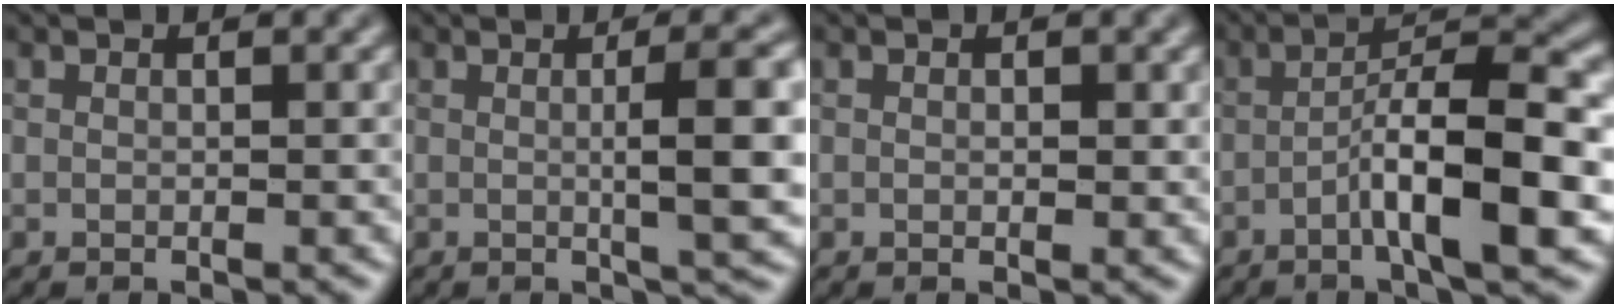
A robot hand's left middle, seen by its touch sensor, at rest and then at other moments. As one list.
[{"total": 6.2, "force": [0.2, 1.2, 6.0], "torque": [-0.084, 0.007, 0.002]}, {"total": 0.6, "force": [0.2, 0.4, 0.4], "torque": [-0.004, -0.002, 0.001]}, {"total": 7.9, "force": [-2.7, 1.5, 7.3], "torque": [-0.113, 0.018, -0.051]}]